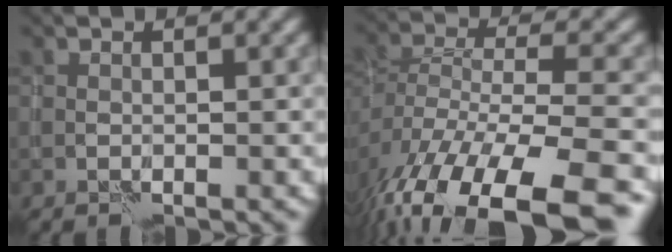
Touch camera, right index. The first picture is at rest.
{"total": 13.2, "force": [-9.1, 5.3, 8.0], "torque": [-0.164, -0.013, -0.124]}